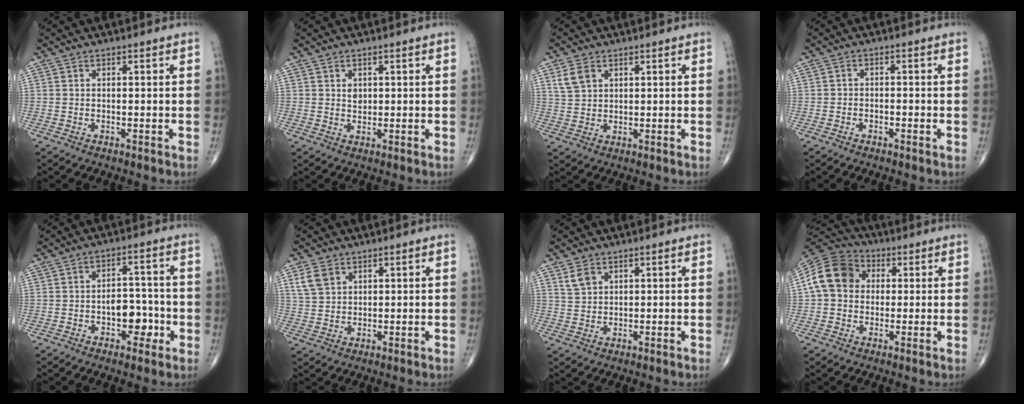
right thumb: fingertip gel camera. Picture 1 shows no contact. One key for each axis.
{"total": 1.8, "fx": 0.6, "fy": 1.3, "fz": 1.0, "tx": -0.009, "ty": -0.004, "tz": 0.011}
{"total": 4.1, "fx": 2.1, "fy": 2.8, "fz": 2.1, "tx": -0.038, "ty": -0.004, "tz": 0.048}
{"total": 1.1, "fx": -0.8, "fy": 0.6, "fz": 0.4, "tx": -0.006, "ty": 0.005, "tz": -0.015}
{"total": 7.0, "fx": -2.2, "fy": 4.4, "fz": 5.1, "tx": -0.042, "ty": 0.026, "tz": -0.034}
{"total": 4.7, "fx": 2.5, "fy": 3.2, "fz": 2.4, "tx": -0.041, "ty": -0.006, "tz": 0.056}
{"total": 3.2, "fx": 1.9, "fy": 2.0, "fz": 1.4, "tx": -0.023, "ty": -0.006, "tz": 0.044}
{"total": 11.8, "fx": 1.6, "fy": 9.7, "fz": 6.6, "tx": -0.110, "ty": 0.026, "tz": 0.016}